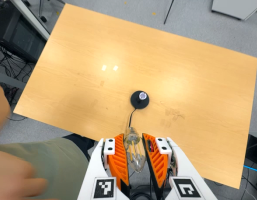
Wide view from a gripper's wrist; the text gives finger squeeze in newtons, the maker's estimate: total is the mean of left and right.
{"total": 19.0, "left": 19.8, "right": 18.3}